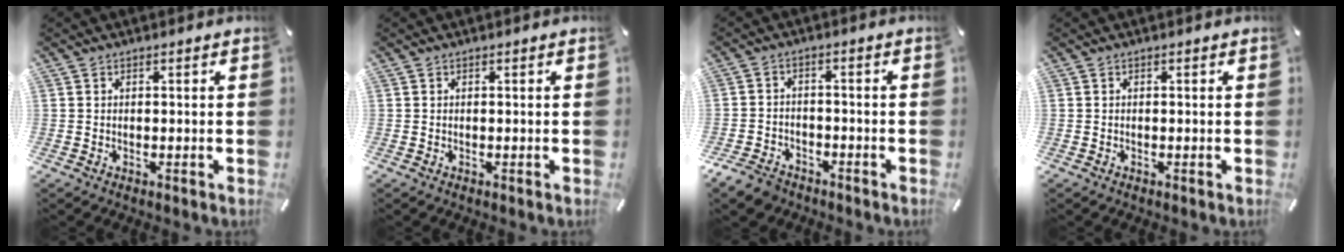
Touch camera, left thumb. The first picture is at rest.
{"total": 0.0}
{"total": 5.4, "force": [-4.4, 2.8, 1.3], "torque": [-0.038, 0.018, -0.086]}
{"total": 0.0}